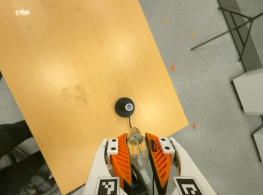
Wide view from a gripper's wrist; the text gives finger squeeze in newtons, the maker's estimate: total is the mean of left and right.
{"total": 20.0, "left": 21.6, "right": 18.4}